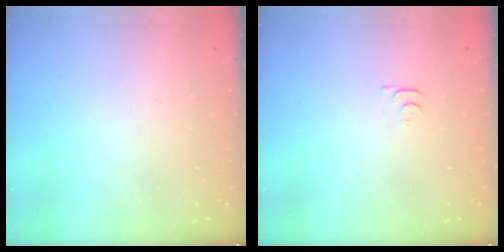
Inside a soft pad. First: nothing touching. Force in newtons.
{"total": 5.3, "press": 5.2, "slide": 0.6}